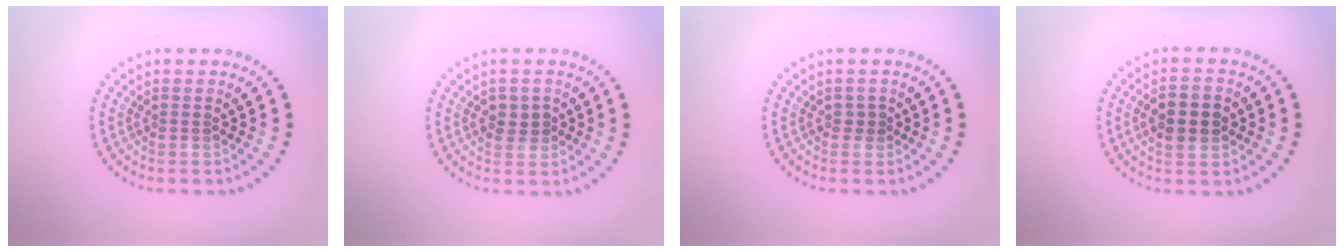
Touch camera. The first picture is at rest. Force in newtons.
{"total": 1.8, "press": 1.7, "slide": 0.4}
{"total": 0.6, "press": 0.6, "slide": 0.1}
{"total": 4.2, "press": 4.2, "slide": 0.2}